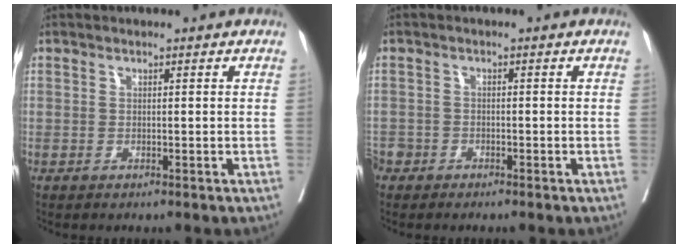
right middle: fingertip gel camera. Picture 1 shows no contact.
{"total": 3.1, "force": [-2.4, 1.9, 0.5], "torque": [-0.009, 0.001, -0.049]}